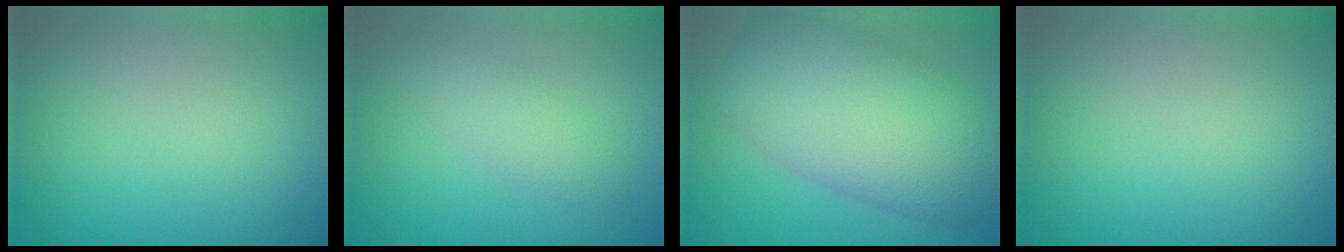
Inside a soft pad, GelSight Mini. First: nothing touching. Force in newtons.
{"total": 2.2, "press": 2.2, "slide": 0.0}
{"total": 10.7, "press": 10.7, "slide": 0.4}
{"total": 0.0}